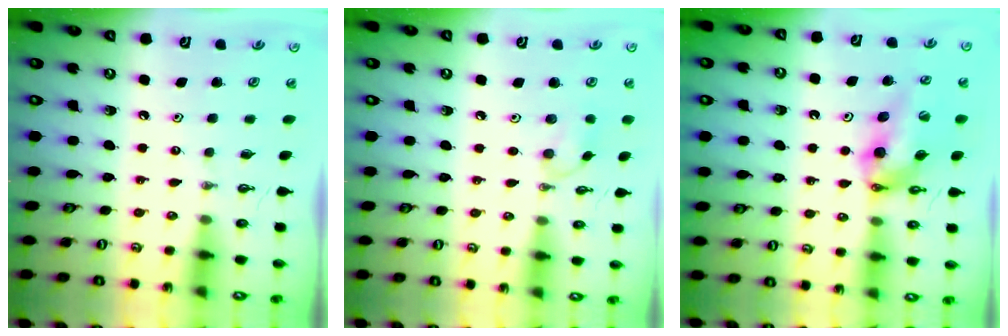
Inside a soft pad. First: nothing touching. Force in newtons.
{"total": 7.4, "press": 7.2, "slide": 1.7}
{"total": 10.8, "press": 10.7, "slide": 1.5}